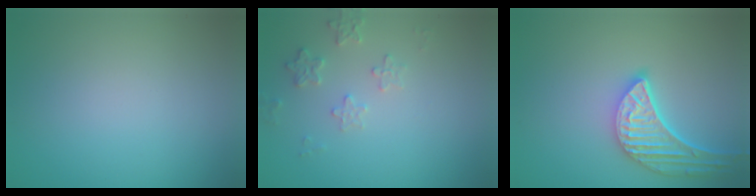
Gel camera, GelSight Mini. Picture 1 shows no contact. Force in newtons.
{"total": 1.9, "press": 1.8, "slide": 0.2}
{"total": 5.3, "press": 4.3, "slide": 3.1}